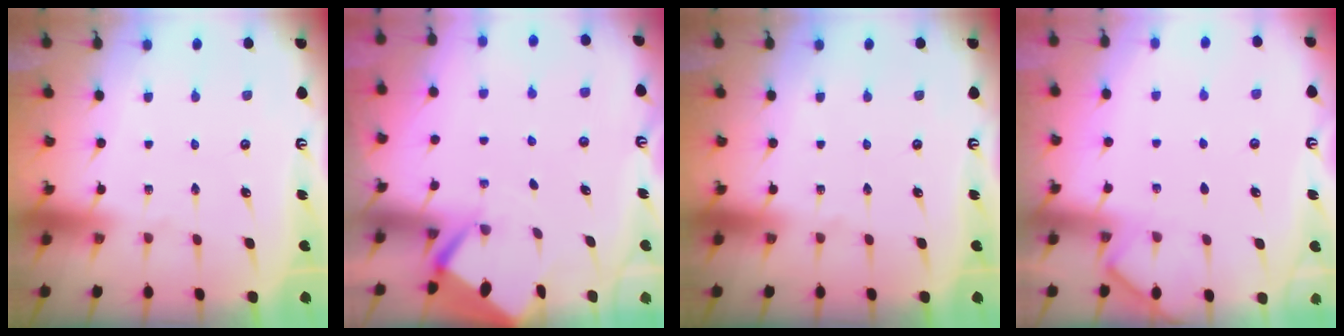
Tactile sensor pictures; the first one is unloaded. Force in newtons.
{"total": 2.7, "press": 2.6, "slide": 0.3}
{"total": 0.0}
{"total": 3.5, "press": 3.4, "slide": 0.5}